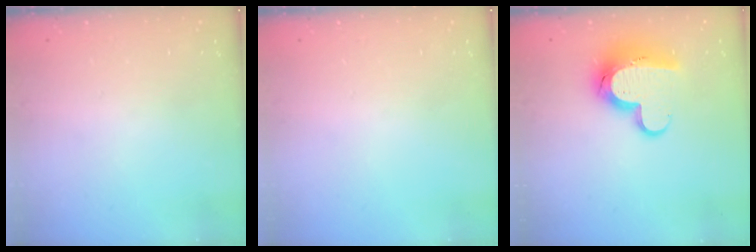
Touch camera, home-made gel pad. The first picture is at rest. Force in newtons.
{"total": 0.0}
{"total": 13.1, "press": 13.0, "slide": 1.3}